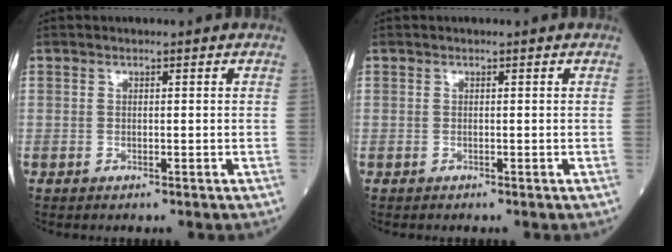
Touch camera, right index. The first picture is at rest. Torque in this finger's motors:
{"motor_torque": [-0.11, -0.03, -0.03, -0.01]}